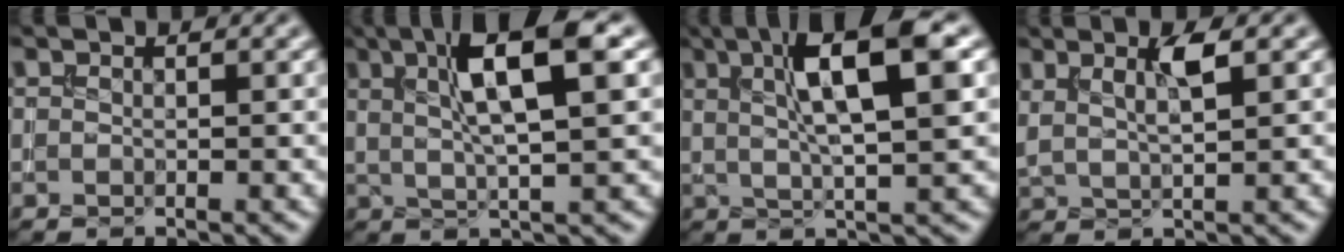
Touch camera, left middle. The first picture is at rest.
{"total": 7.3, "force": [2.2, 1.4, 6.8], "torque": [-0.105, 0.009, 0.038]}
{"total": 8.2, "force": [2.3, 1.7, 7.6], "torque": [-0.115, 0.008, 0.040]}
{"total": 2.8, "force": [1.1, 0.6, 2.5], "torque": [-0.043, -0.003, 0.025]}